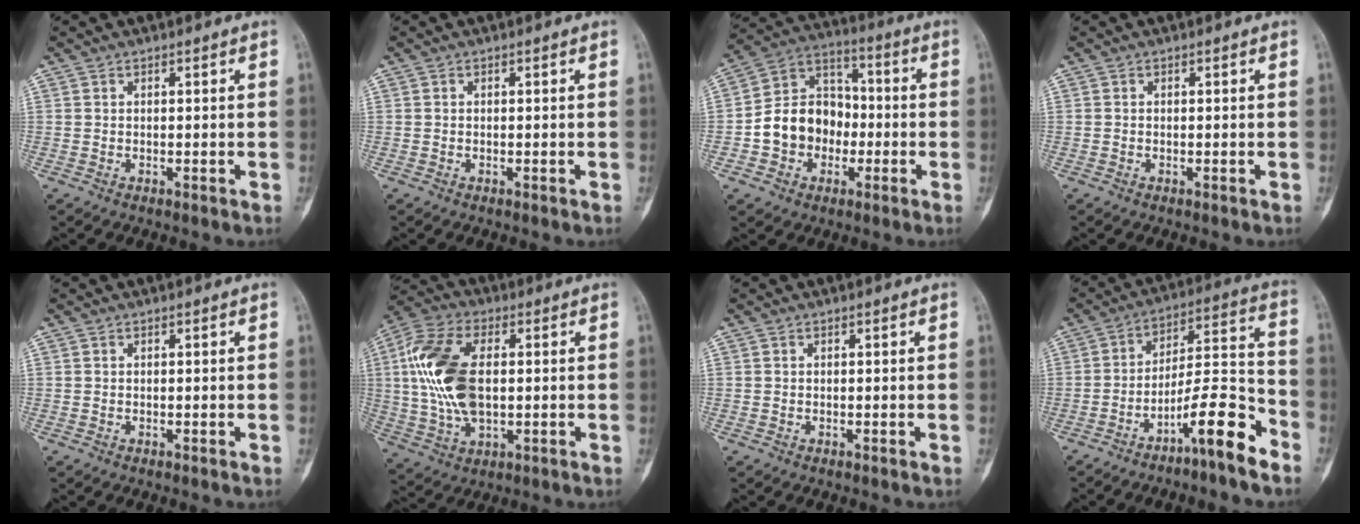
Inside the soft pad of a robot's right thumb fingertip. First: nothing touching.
{"total": 0.0}
{"total": 13.5, "force": [-2.7, 11.2, 7.1], "torque": [-0.078, 0.047, -0.053]}
{"total": 0.0}
{"total": 0.0}
{"total": 16.6, "force": [1.4, 9.3, 13.6], "torque": [-0.280, 0.011, 0.027]}
{"total": 0.0}
{"total": 12.7, "force": [-8.3, 1.8, 9.5], "torque": [-0.153, 0.084, -0.140]}